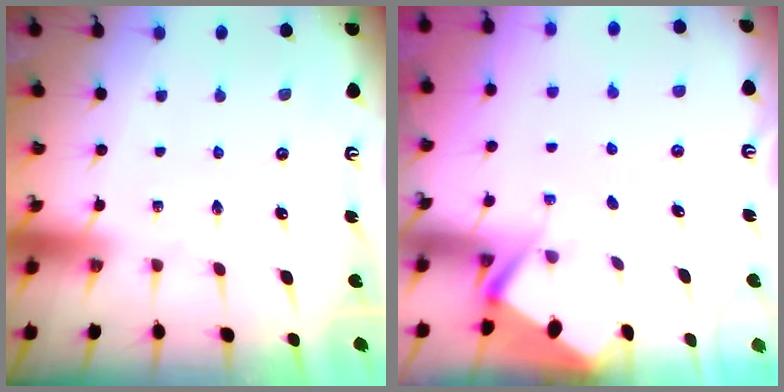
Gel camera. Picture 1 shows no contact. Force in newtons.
{"total": 3.0, "press": 2.9, "slide": 0.4}